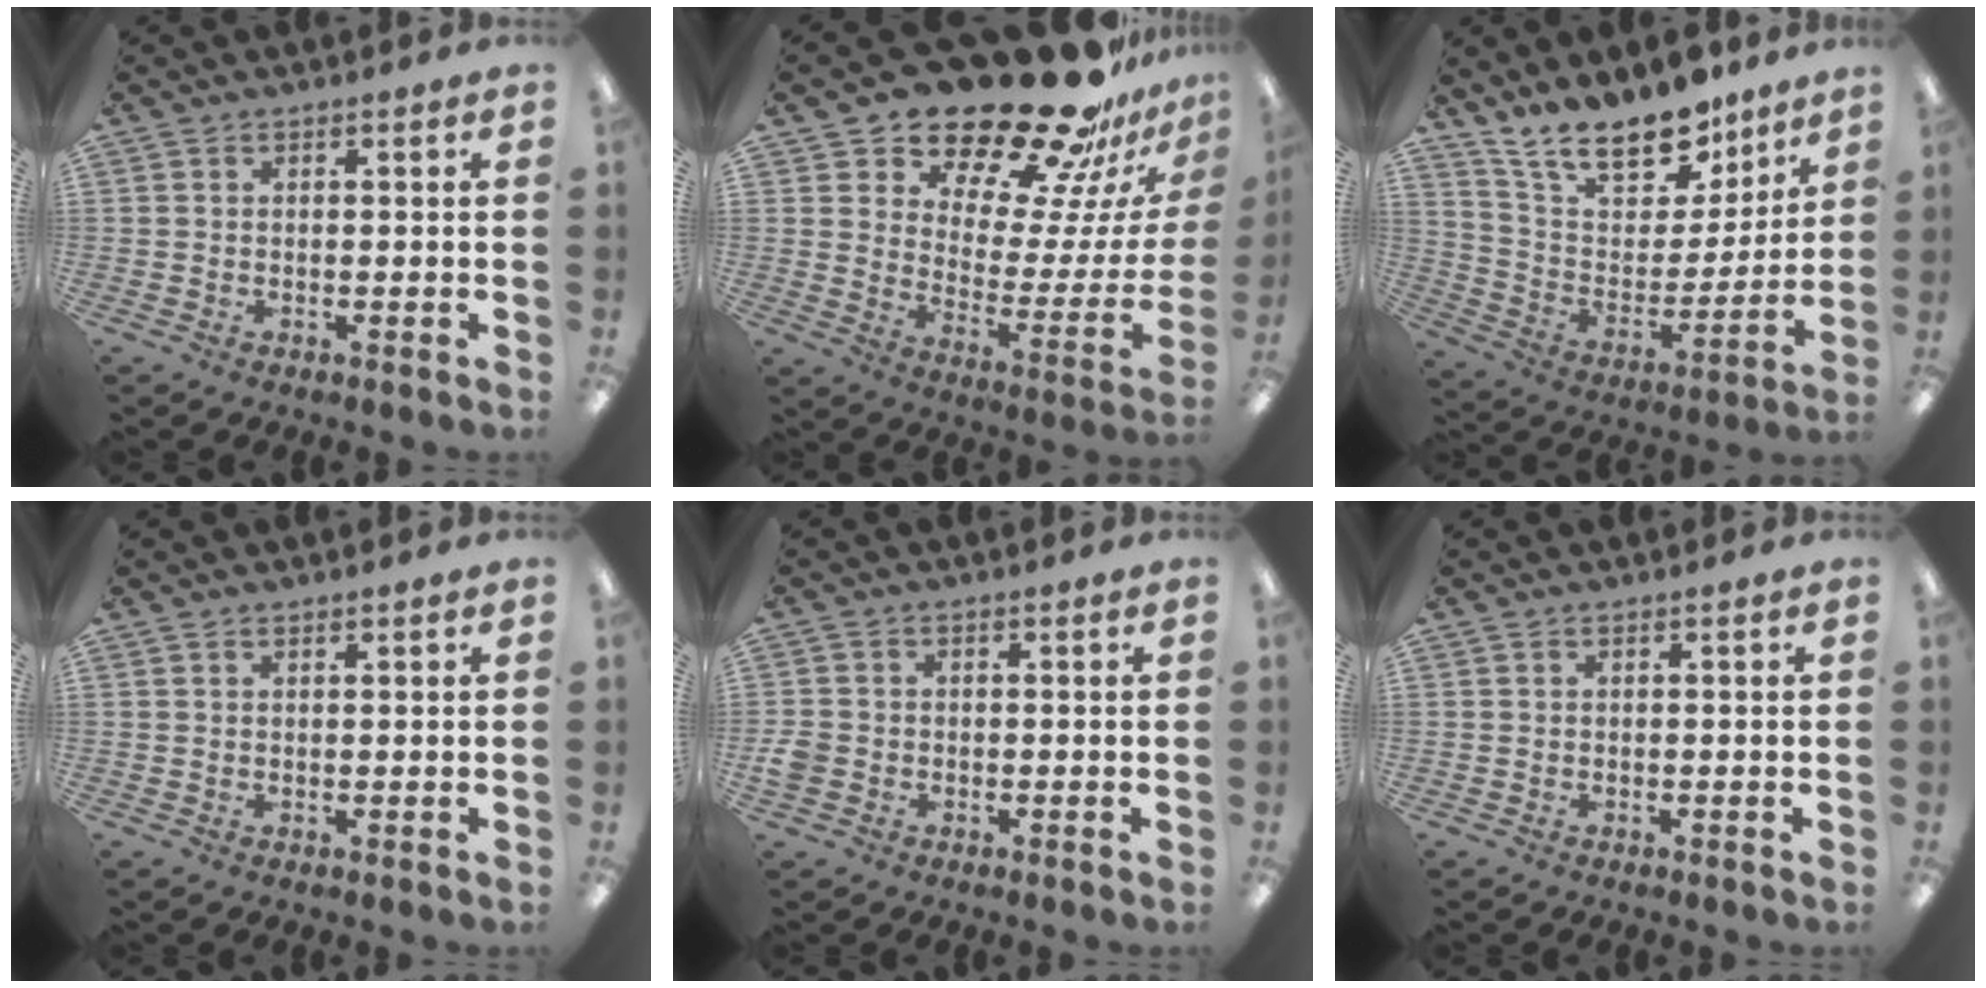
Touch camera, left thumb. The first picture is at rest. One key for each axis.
{"total": 25.5, "fx": 21.5, "fy": 8.2, "fz": 11.0, "tx": -0.155, "ty": -0.166, "tz": 0.370}
{"total": 18.6, "fx": 14.5, "fy": 8.3, "fz": 8.1, "tx": -0.144, "ty": -0.100, "tz": 0.259}
{"total": 0.7, "fx": 0.6, "fy": 0.2, "fz": 0.2, "tx": -0.004, "ty": 0.000, "tz": 0.012}
{"total": 3.4, "fx": -0.9, "fy": 2.9, "fz": 1.4, "tx": -0.020, "ty": 0.008, "tz": -0.015}
{"total": 0.0}